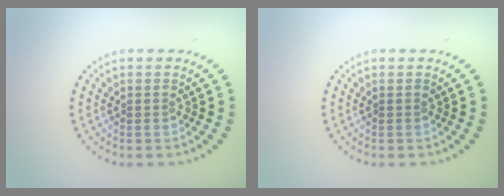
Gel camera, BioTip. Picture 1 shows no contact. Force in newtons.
{"total": 0.0}